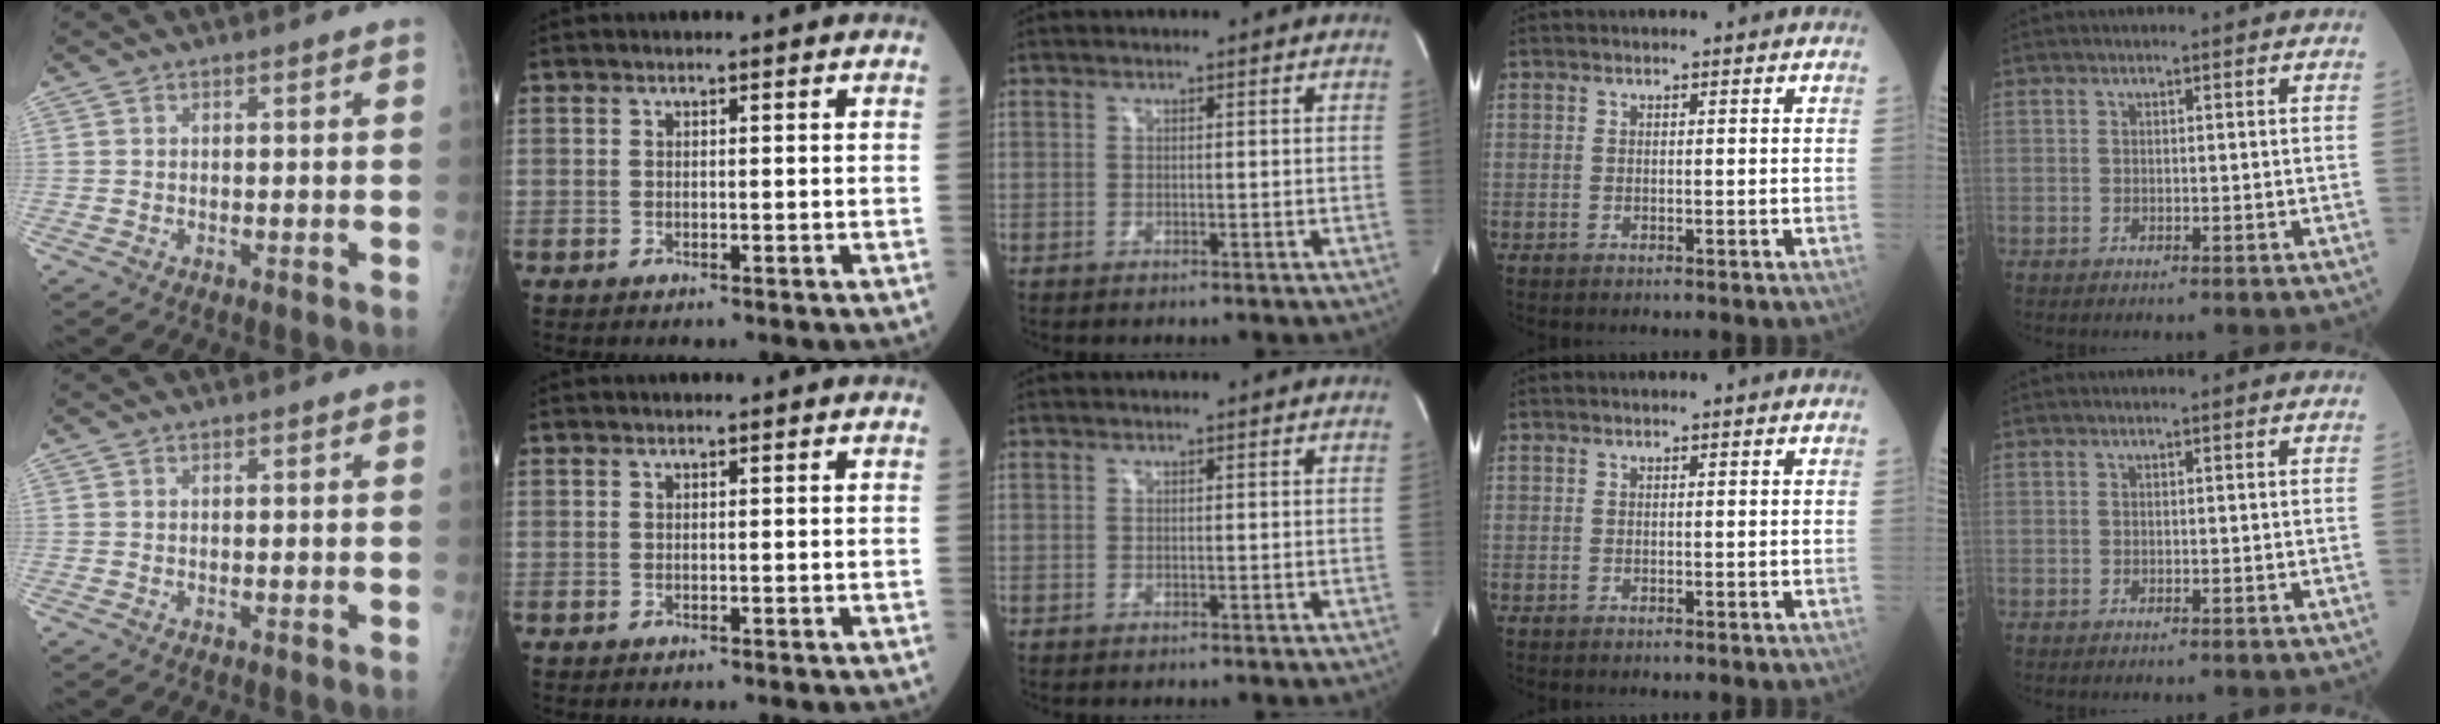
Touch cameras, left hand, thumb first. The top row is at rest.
{}